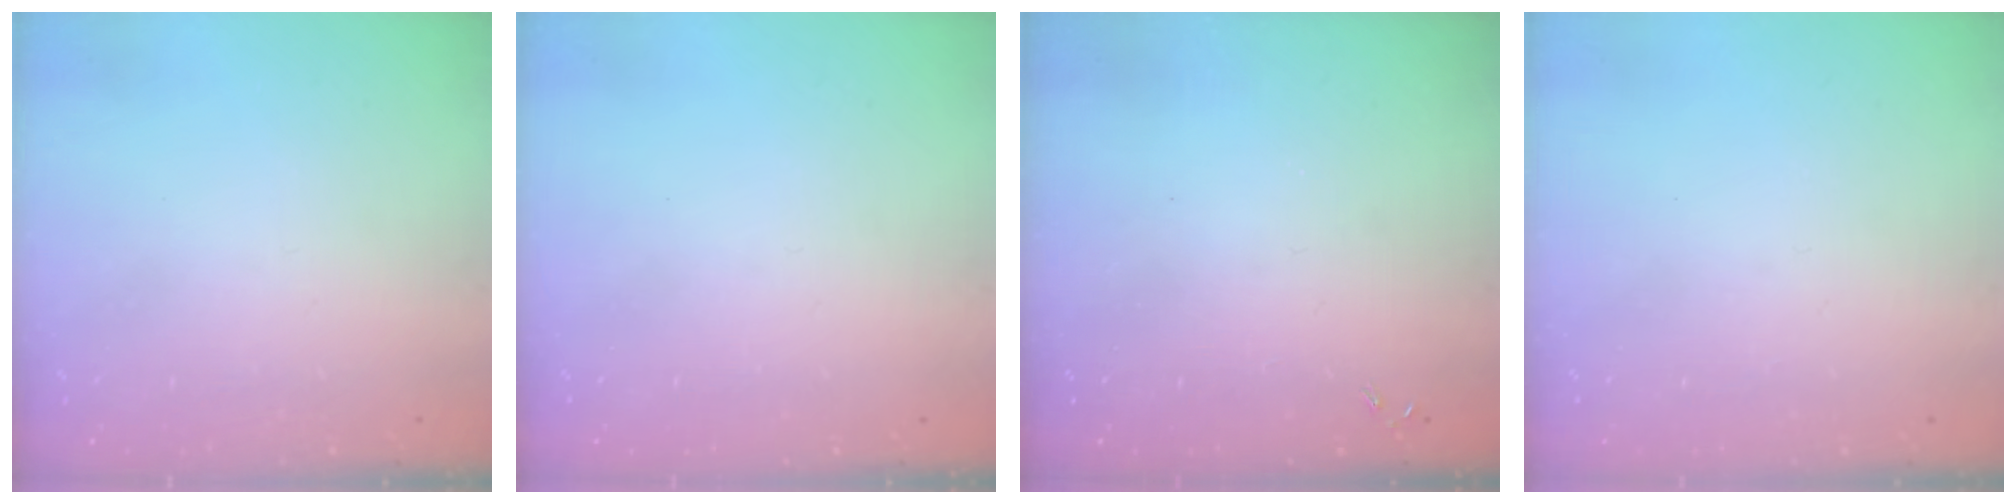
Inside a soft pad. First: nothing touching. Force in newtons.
{"total": 0.0}
{"total": 0.0}
{"total": 0.0}